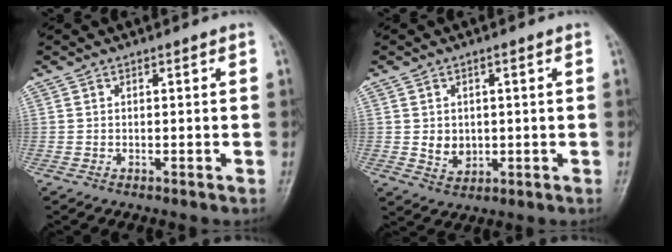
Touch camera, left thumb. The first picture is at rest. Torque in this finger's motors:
{"motor_torque": [-0.05, 0.07, 0.05, 0.00, 0.00]}